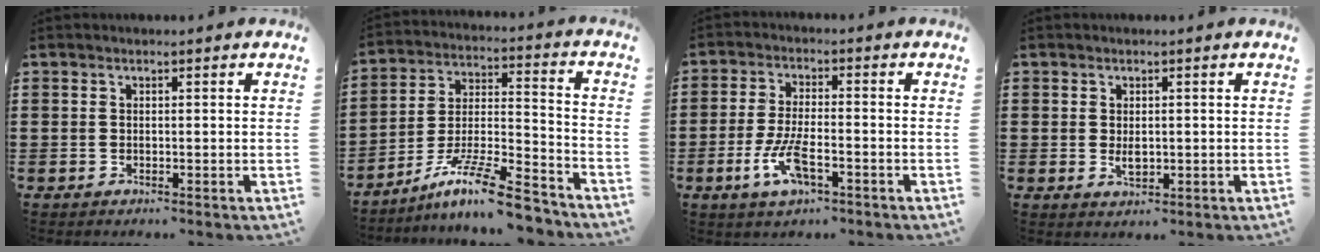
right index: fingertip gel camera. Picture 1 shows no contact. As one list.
[{"total": 12.6, "force": [-10.1, 1.6, 7.3], "torque": [-0.117, 0.029, -0.189]}, {"total": 6.9, "force": [-2.9, 2.3, 5.9], "torque": [-0.135, -0.012, -0.056]}, {"total": 1.9, "force": [0.2, 1.1, 1.5], "torque": [-0.028, 0.004, 0.004]}]